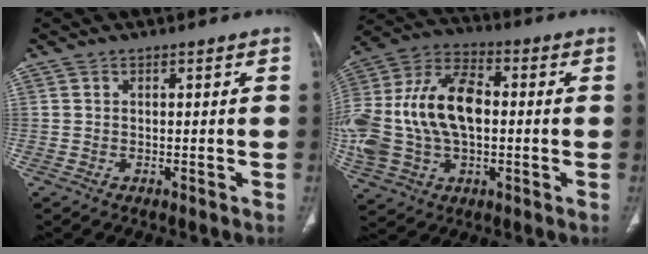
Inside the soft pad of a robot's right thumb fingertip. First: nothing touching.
{"total": 24.4, "force": [-0.1, 15.2, 19.1], "torque": [-0.421, 0.023, 0.005]}